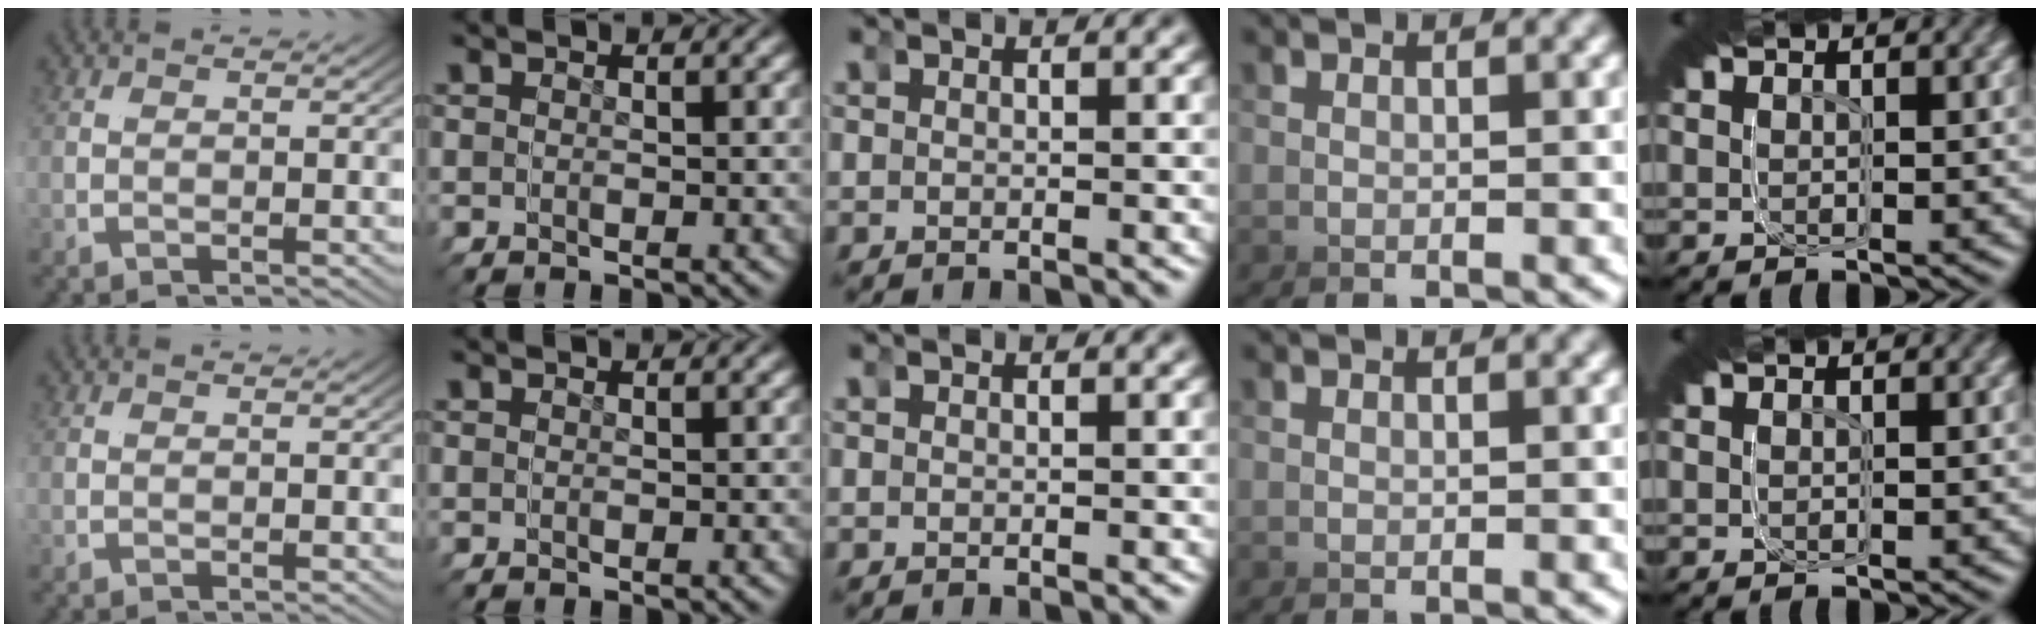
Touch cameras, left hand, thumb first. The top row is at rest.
{}